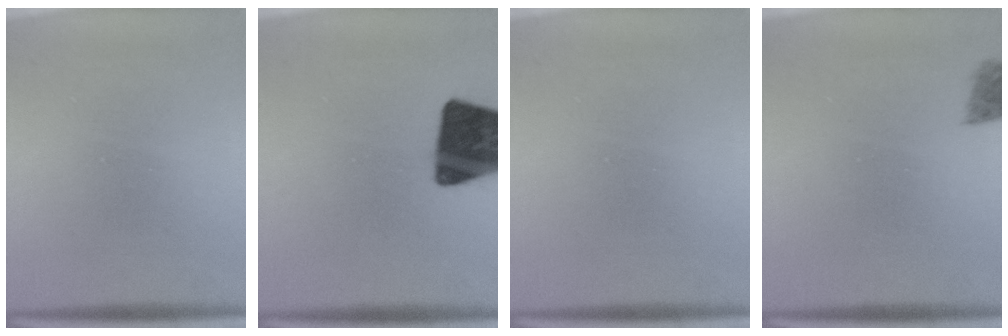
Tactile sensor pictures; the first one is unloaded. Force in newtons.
{"total": 18.9}
{"total": 0.0}
{"total": 2.7}